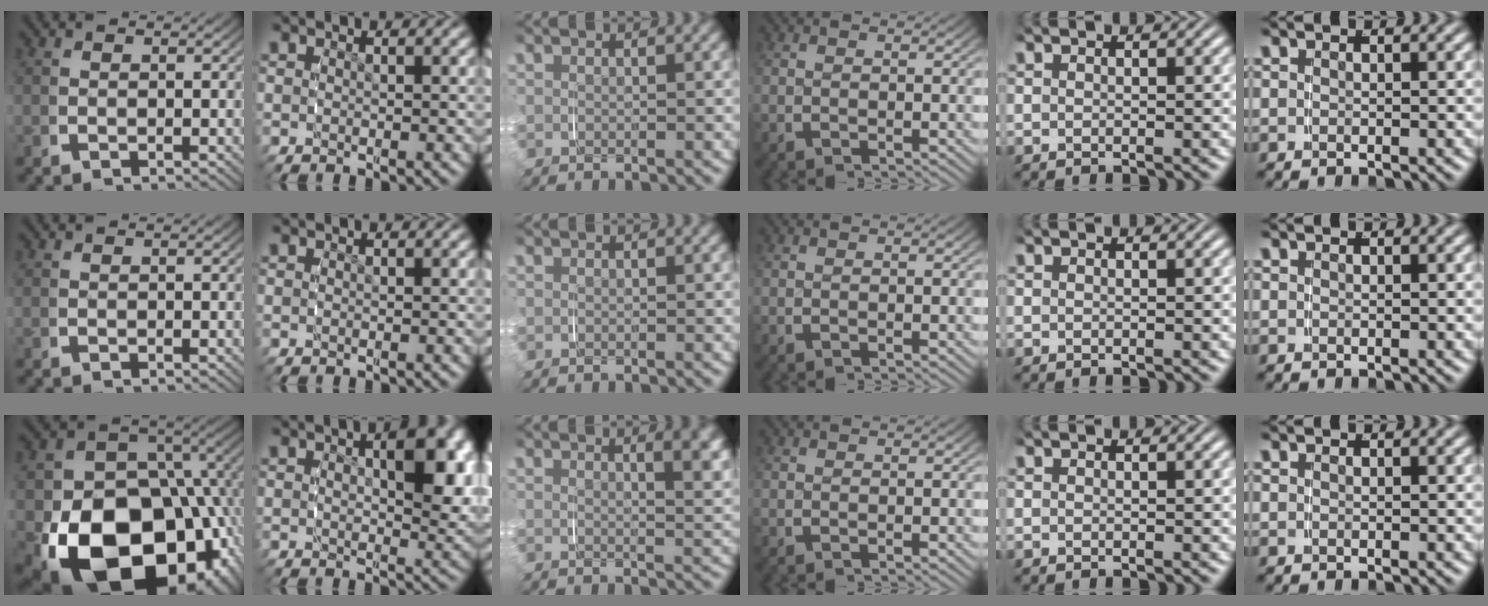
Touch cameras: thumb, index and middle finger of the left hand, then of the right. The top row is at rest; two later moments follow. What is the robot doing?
{"motion": "grasp_and_lifting", "object": "glasses case"}